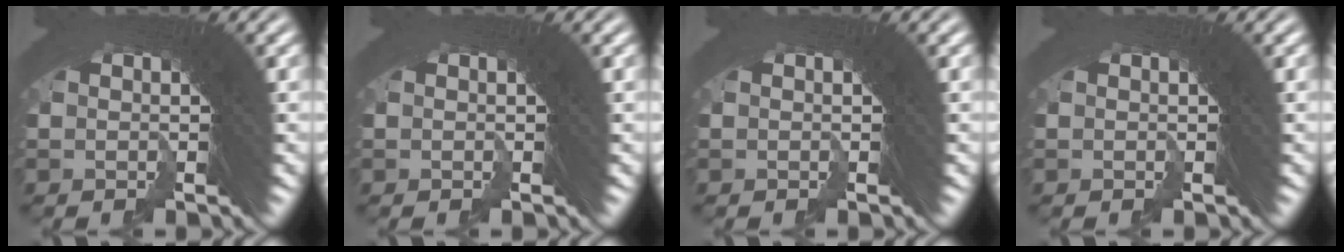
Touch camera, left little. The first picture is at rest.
{"total": 0.0}
{"total": 0.0}
{"total": 0.0}